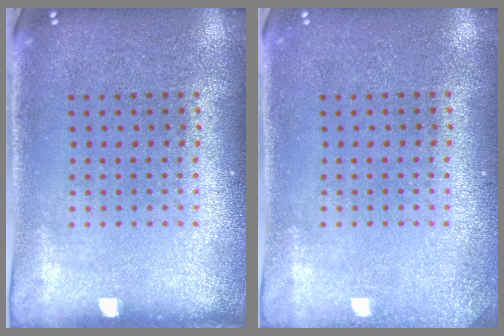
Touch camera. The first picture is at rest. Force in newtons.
{"total": 1.1, "press": 1.1, "slide": 0.1}